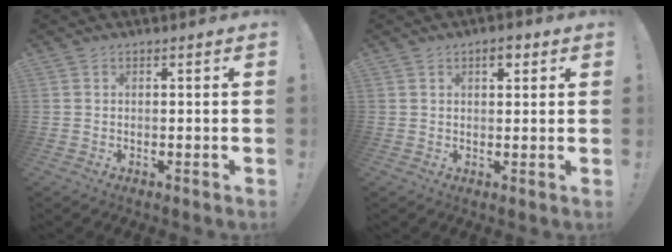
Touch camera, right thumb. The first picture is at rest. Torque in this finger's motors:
{"motor_torque": [-0.21, 0.26, -0.07, 0.10, 0.15]}